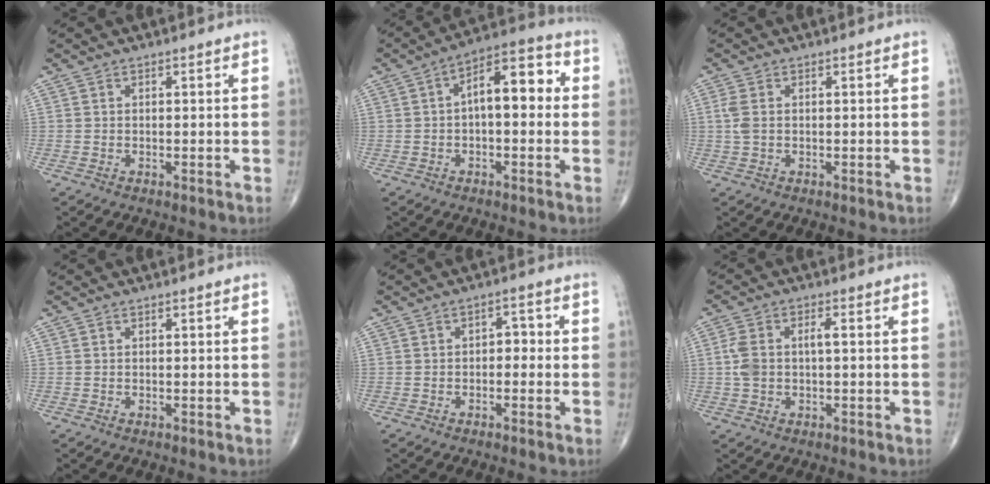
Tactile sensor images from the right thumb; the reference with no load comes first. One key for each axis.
{"total": 11.0, "fx": 0.9, "fy": 5.2, "fz": 9.6, "tx": -0.121, "ty": 0.038, "tz": 0.002}
{"total": 2.3, "fx": 0.3, "fy": 1.3, "fz": 1.9, "tx": -0.062, "ty": 0.006, "tz": 0.007}
{"total": 0.0}
{"total": 2.9, "fx": -0.4, "fy": 1.9, "fz": 2.1, "tx": -0.010, "ty": 0.014, "tz": -0.015}
{"total": 5.6, "fx": 0.2, "fy": 2.8, "fz": 4.9, "tx": -0.122, "ty": 0.021, "tz": 0.003}